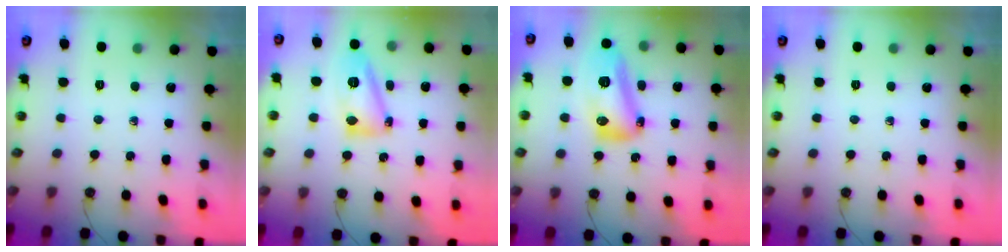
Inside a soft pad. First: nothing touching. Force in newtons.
{"total": 14.1, "press": 14.0, "slide": 1.4}
{"total": 14.4, "press": 14.3, "slide": 1.6}
{"total": 0.0}